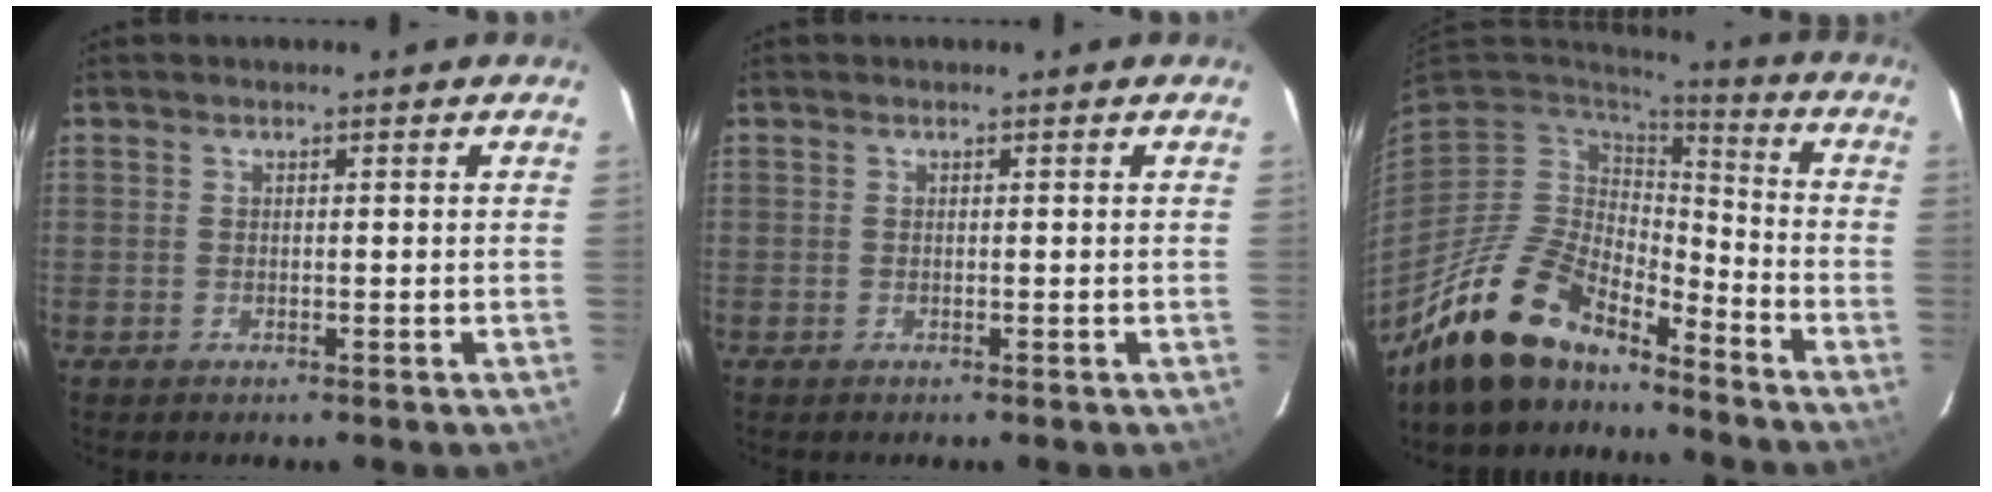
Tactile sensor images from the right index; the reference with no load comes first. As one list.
[{"total": 0.0}, {"total": 16.3, "force": [-13.6, 6.0, 6.7], "torque": [-0.148, -0.006, -0.246]}]